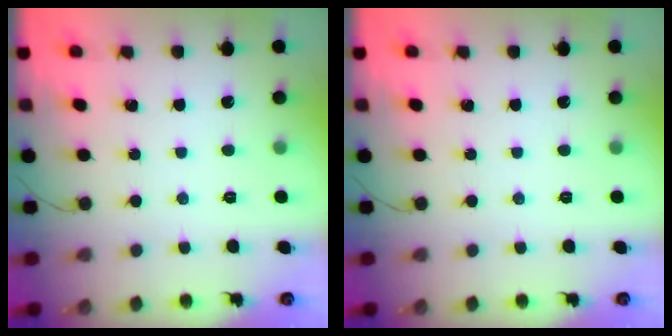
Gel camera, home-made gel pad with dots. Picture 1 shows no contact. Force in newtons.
{"total": 0.0}